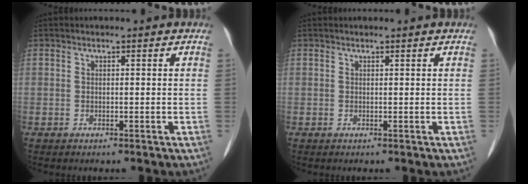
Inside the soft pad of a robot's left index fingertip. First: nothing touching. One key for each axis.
{"total": 0.6, "fx": 0.5, "fy": 0.0, "fz": 0.2, "tx": -0.005, "ty": 0.001, "tz": 0.009}